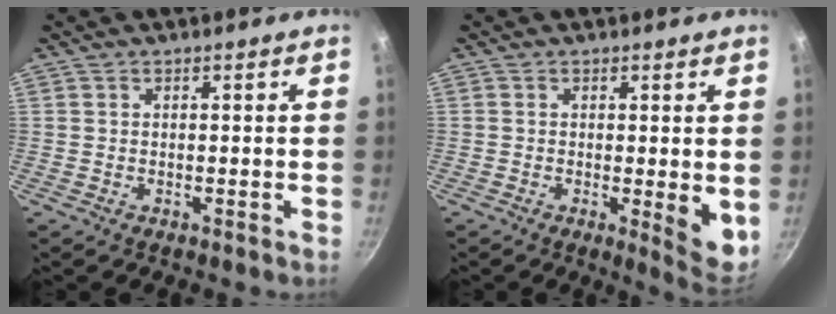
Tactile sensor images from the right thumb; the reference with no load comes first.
{"total": 6.2, "force": [-0.1, 1.8, 5.9], "torque": [-0.072, -0.018, 0.000]}